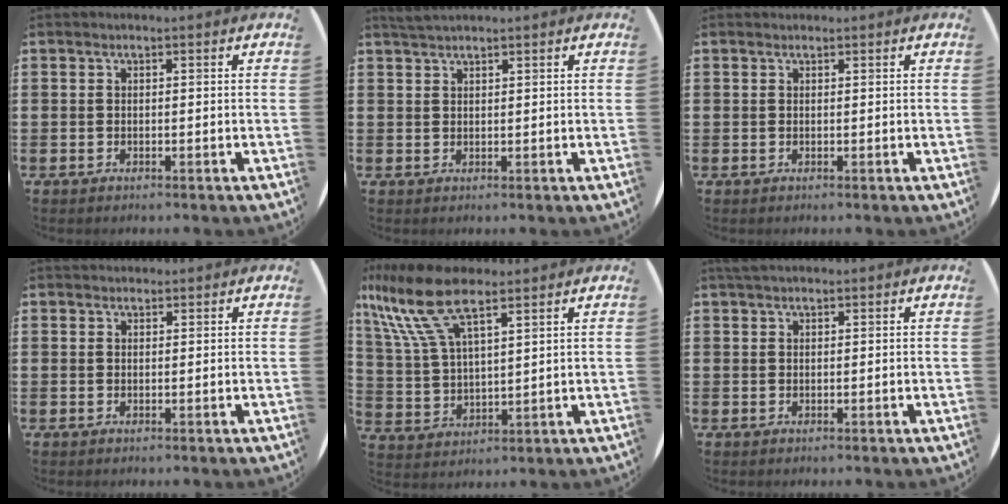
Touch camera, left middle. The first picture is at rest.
{"total": 1.5, "force": [1.5, 0.0, 0.4], "torque": [-0.008, 0.002, 0.028]}
{"total": 0.0}
{"total": 0.8, "force": [0.8, 0.3, -0.1], "torque": [0.009, 0.000, 0.013]}
{"total": 11.8, "force": [8.5, 3.5, 7.5], "torque": [-0.174, -0.010, 0.154]}
{"total": 1.2, "force": [1.1, 0.3, 0.4], "torque": [-0.009, 0.004, 0.020]}